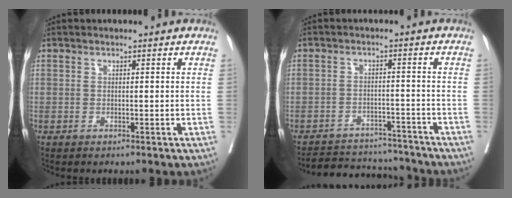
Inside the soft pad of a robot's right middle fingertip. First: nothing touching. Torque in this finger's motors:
{"motor_torque": [0.44, -0.76, 0.03, 0.01]}